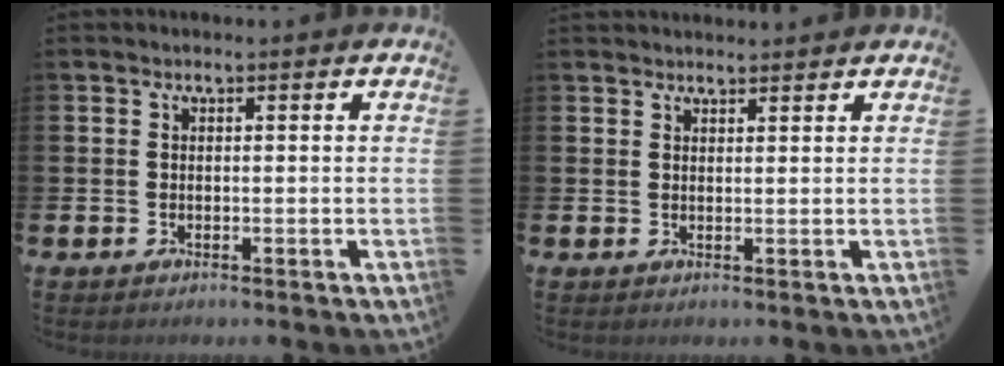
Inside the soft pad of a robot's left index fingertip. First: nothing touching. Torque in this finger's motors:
{"motor_torque": [0.27, -0.49, 0.33, 0.06]}